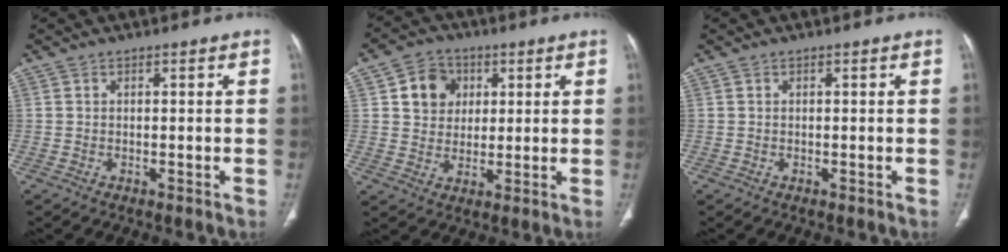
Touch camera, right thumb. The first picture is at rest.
{"total": 8.3, "force": [2.6, 7.1, 3.5], "torque": [-0.022, -0.006, 0.044]}
{"total": 0.0}